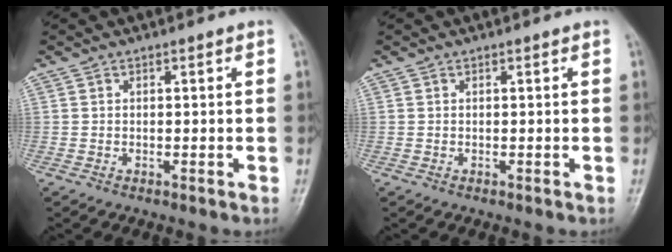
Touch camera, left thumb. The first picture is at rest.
{"total": 0.0}